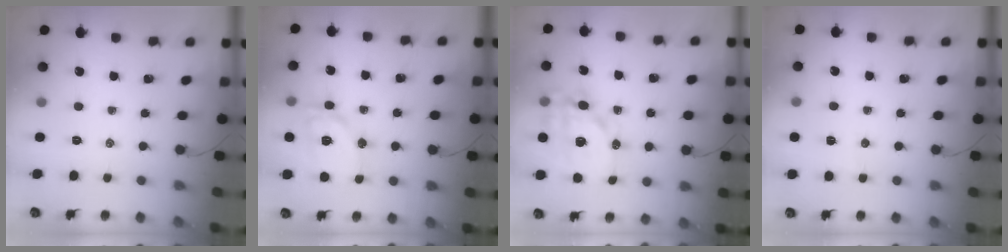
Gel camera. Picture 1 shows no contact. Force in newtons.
{"total": 14.5, "press": 14.3, "slide": 2.1}
{"total": 15.8, "press": 15.4, "slide": 3.4}
{"total": 2.9, "press": 2.8, "slide": 0.6}